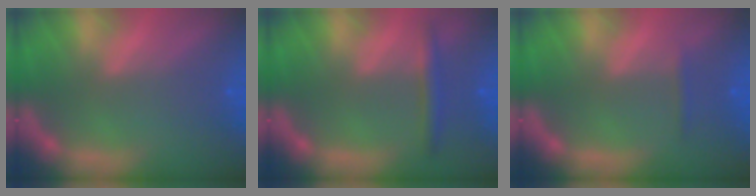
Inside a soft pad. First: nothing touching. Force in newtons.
{"total": 2.4}
{"total": 0.9}